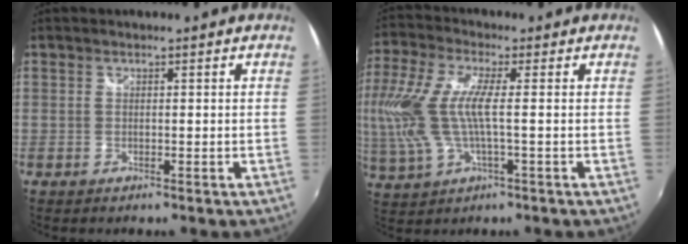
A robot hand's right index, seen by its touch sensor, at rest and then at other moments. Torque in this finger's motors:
{"motor_torque": [1.84, 0.03, 0.90, 0.21]}